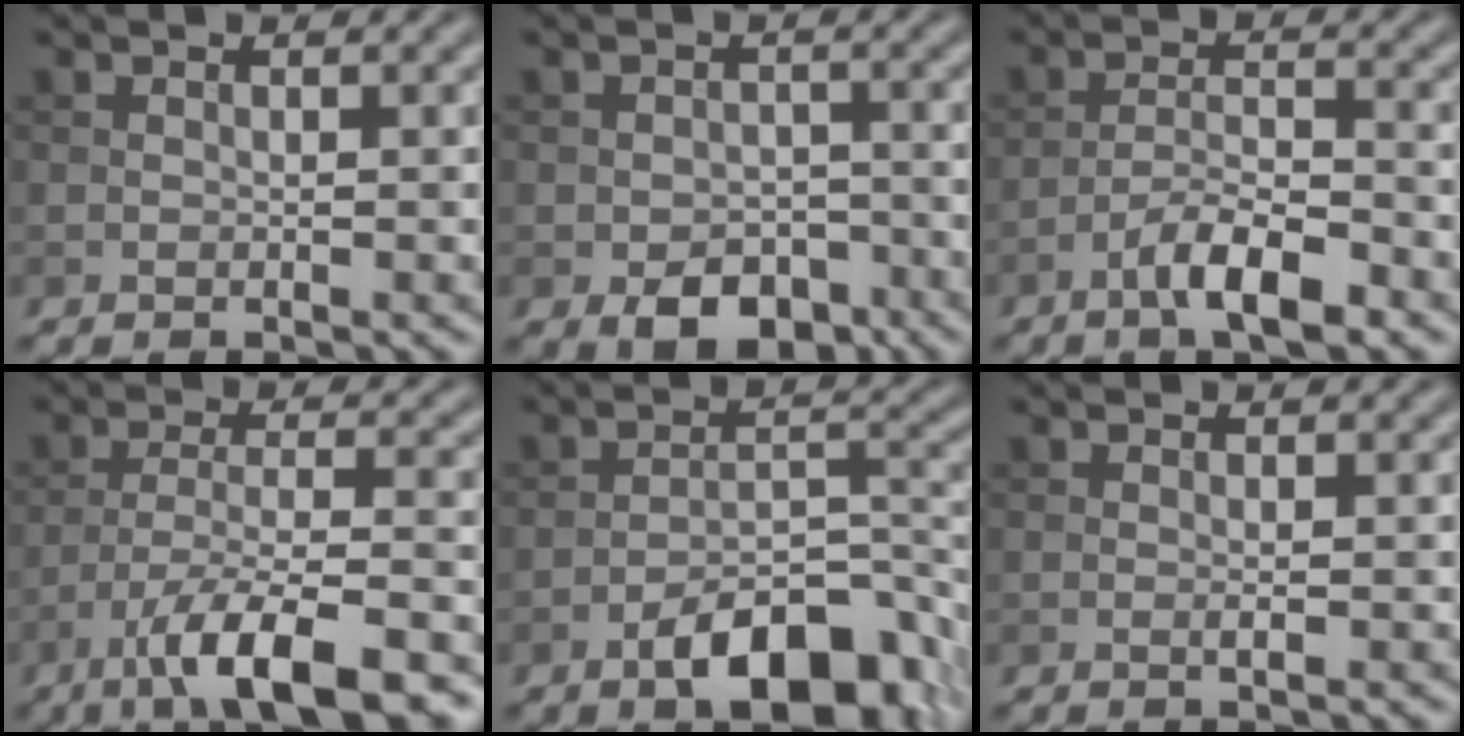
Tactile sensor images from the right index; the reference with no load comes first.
{"total": 4.7, "force": [-2.5, 3.0, 2.6], "torque": [-0.038, -0.010, -0.040]}
{"total": 4.9, "force": [-3.2, 1.2, 3.5], "torque": [-0.065, 0.007, -0.061]}
{"total": 9.7, "force": [-6.2, 2.4, 7.1], "torque": [-0.118, 0.001, -0.105]}
{"total": 9.3, "force": [-5.5, 3.8, 6.5], "torque": [-0.095, 0.008, -0.091]}
{"total": 0.5, "force": [-0.1, 0.1, 0.5], "torque": [-0.013, -0.002, -0.002]}